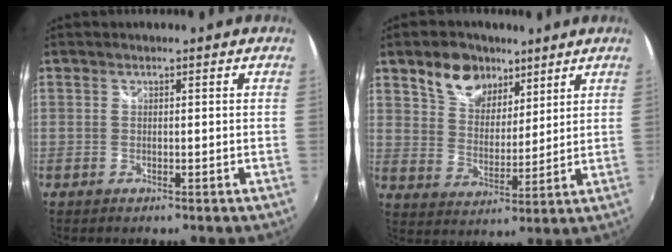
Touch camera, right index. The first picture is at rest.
{"total": 10.1, "force": [6.7, 6.3, 4.2], "torque": [-0.078, 0.022, 0.123]}